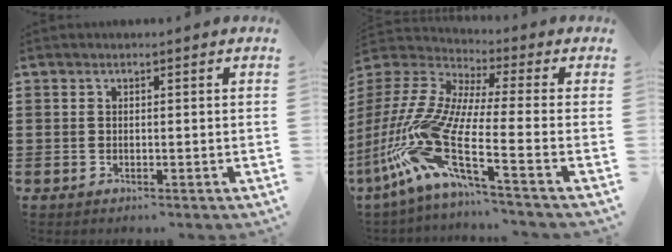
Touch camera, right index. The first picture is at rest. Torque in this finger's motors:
{"motor_torque": [2.14, 0.00, 1.05, 0.21]}